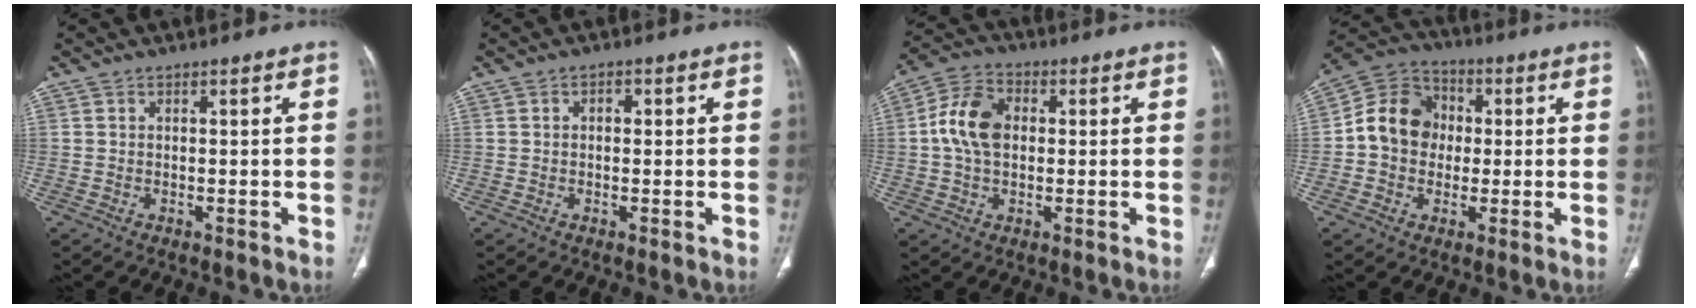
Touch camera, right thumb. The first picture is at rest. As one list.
[{"total": 1.4, "force": [0.3, 1.0, 1.0], "torque": [-0.013, 0.006, 0.002]}, {"total": 9.8, "force": [0.7, 6.8, 7.1], "torque": [-0.131, 0.020, 0.008]}, {"total": 11.9, "force": [0.2, 10.2, 6.0], "torque": [-0.080, 0.030, -0.009]}]